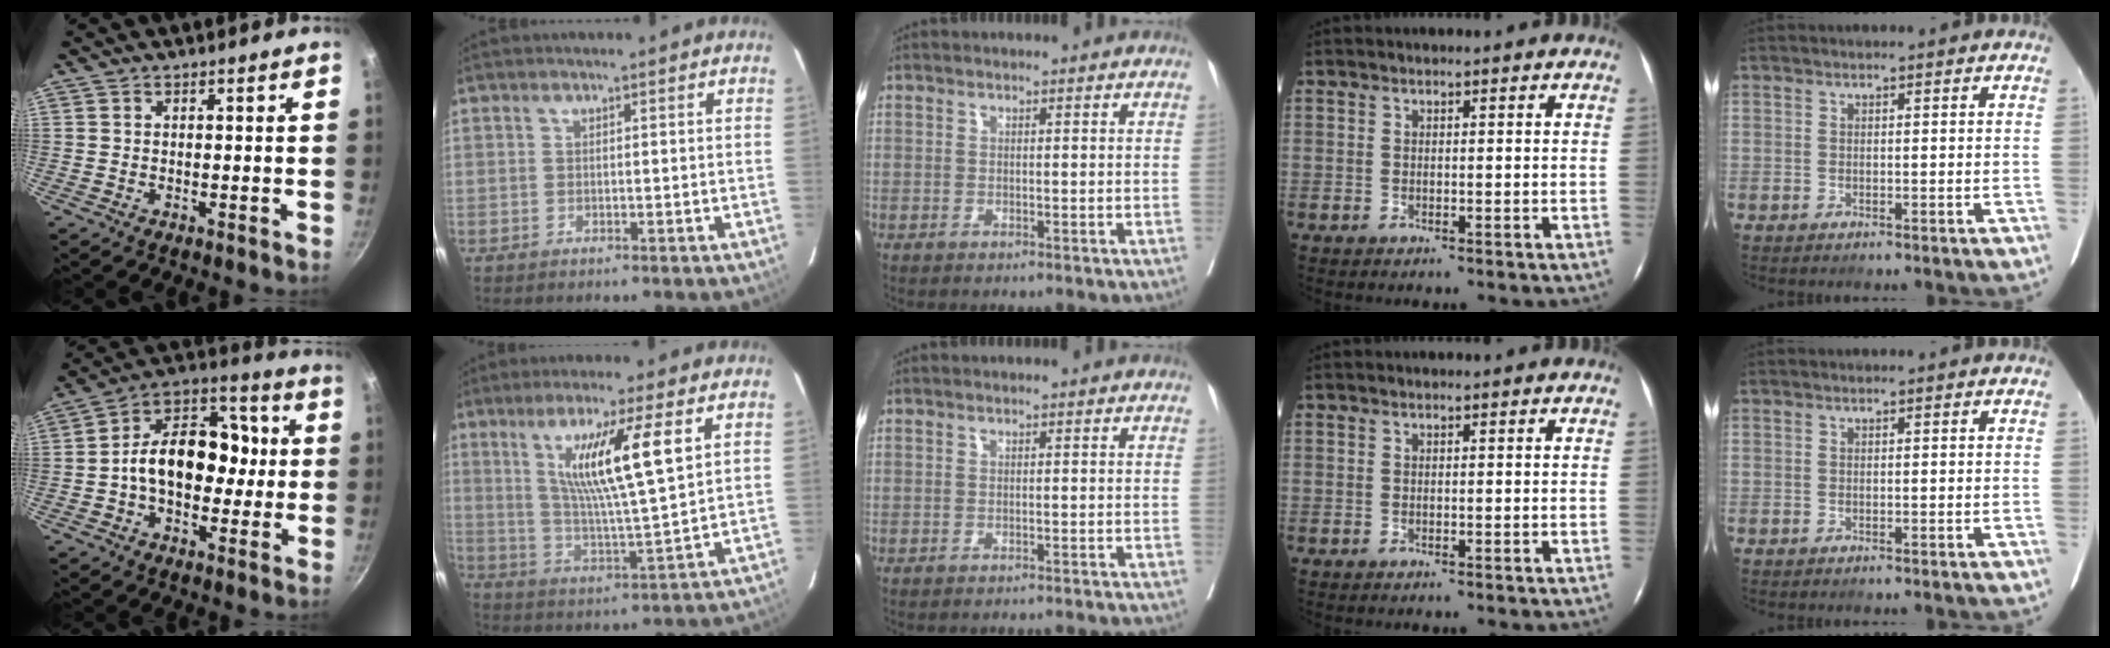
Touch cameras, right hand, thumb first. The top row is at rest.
{"thumb": {"total": 17.6, "force": [-0.3, 11.3, 13.4], "torque": [-0.177, 0.042, -0.015]}, "index": {"total": 13.1, "force": [4.8, 0.0, 12.2], "torque": [-0.227, -0.007, 0.088]}, "middle": {"total": 8.0, "force": [-7.8, 0.3, 1.7], "torque": [-0.012, -0.003, -0.082]}}